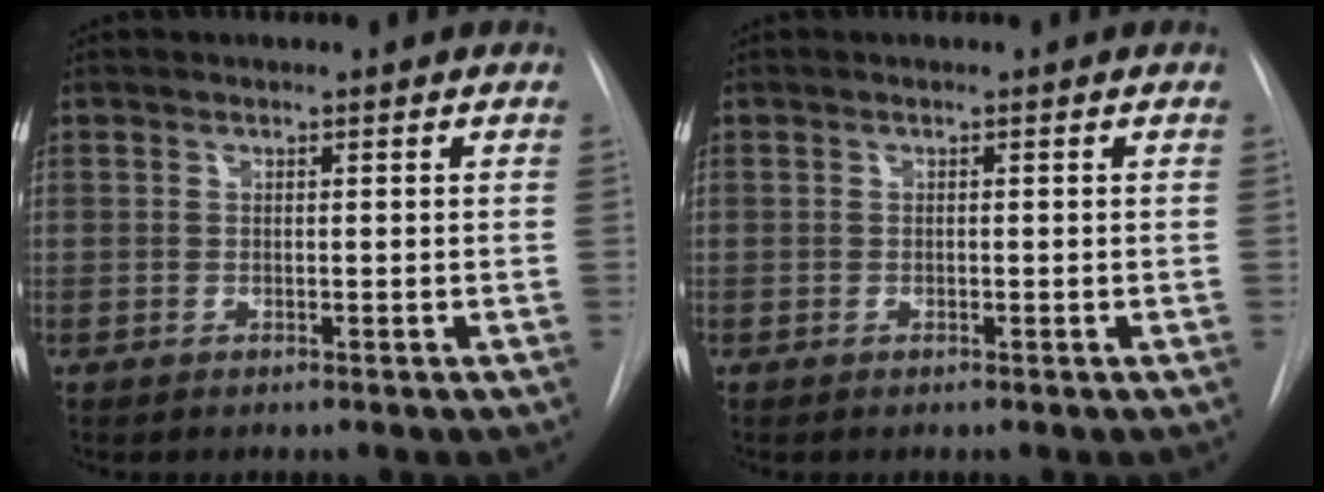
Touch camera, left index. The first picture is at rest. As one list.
[{"total": 0.0}]